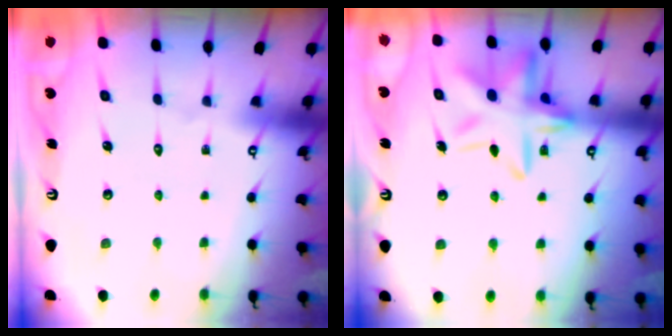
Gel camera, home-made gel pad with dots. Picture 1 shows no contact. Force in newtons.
{"total": 15.5, "press": 15.4, "slide": 1.3}